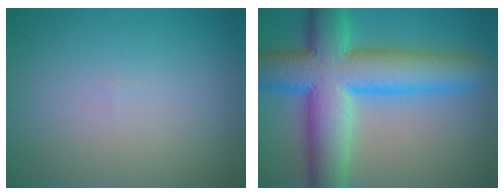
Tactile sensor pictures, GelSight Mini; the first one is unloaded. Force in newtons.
{"total": 12.1, "press": 12.1, "slide": 0.3}